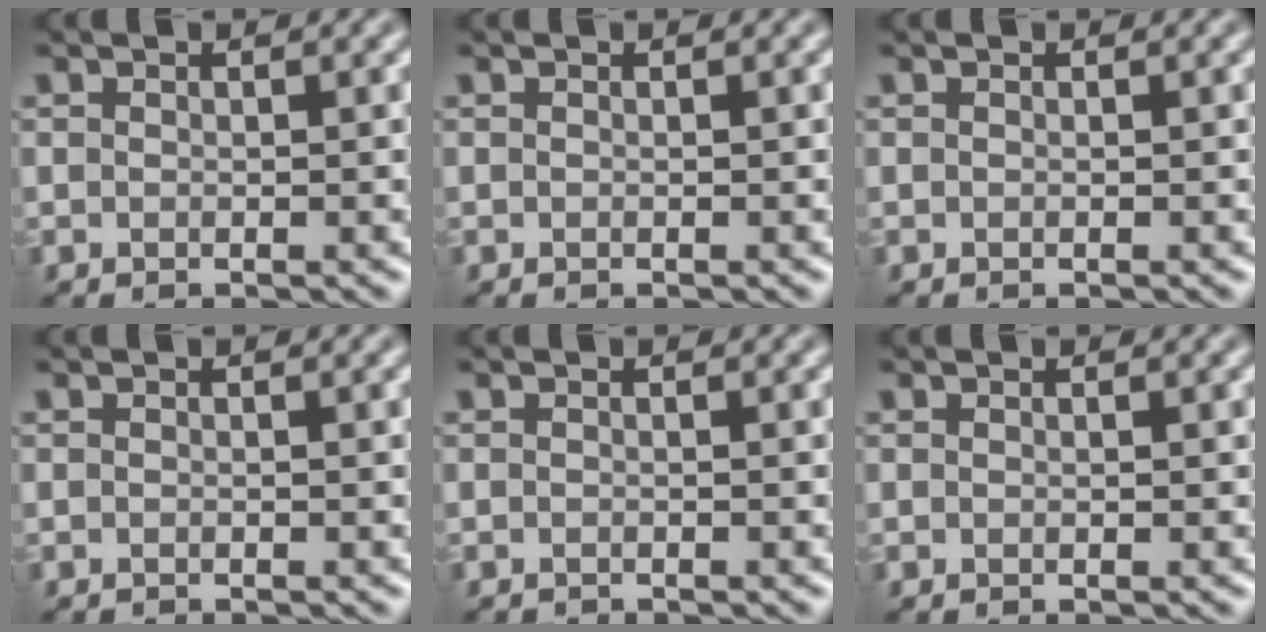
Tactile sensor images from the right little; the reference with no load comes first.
{"total": 0.0}
{"total": 0.0}
{"total": 0.7, "force": [-0.6, 0.0, 0.1], "torque": [0.004, -0.004, -0.012]}
{"total": 1.0, "force": [-1.0, 0.0, 0.1], "torque": [0.005, -0.007, -0.018]}
{"total": 0.0}